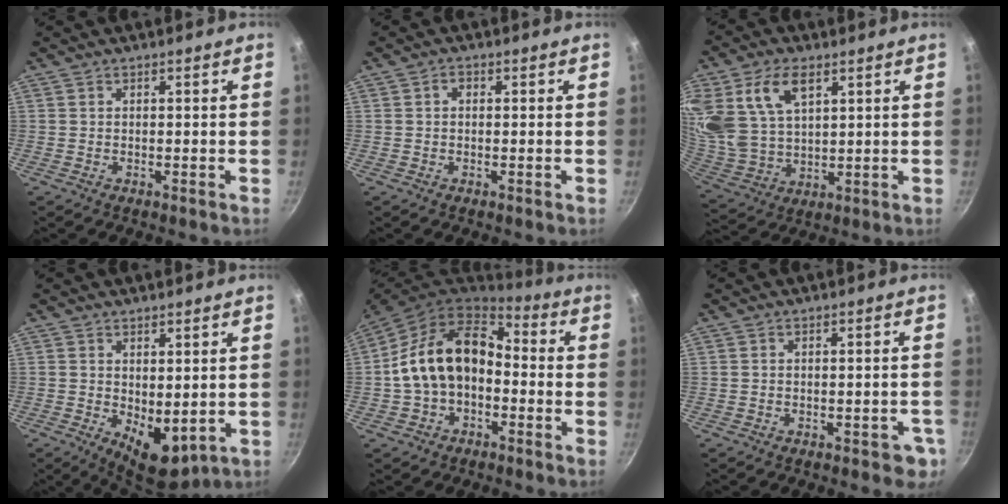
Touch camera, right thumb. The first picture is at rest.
{"total": 1.6, "force": [0.3, 1.2, 1.1], "torque": [-0.016, 0.006, 0.002]}
{"total": 18.2, "force": [7.8, 11.2, 12.0], "torque": [-0.246, -0.016, 0.164]}
{"total": 7.8, "force": [-0.1, 4.4, 6.4], "torque": [-0.069, -0.019, 0.011]}
{"total": 15.4, "force": [-1.3, 10.8, 11.0], "torque": [-0.176, 0.054, -0.032]}
{"total": 4.3, "force": [-1.9, 2.4, 3.1], "torque": [-0.015, 0.022, -0.011]}